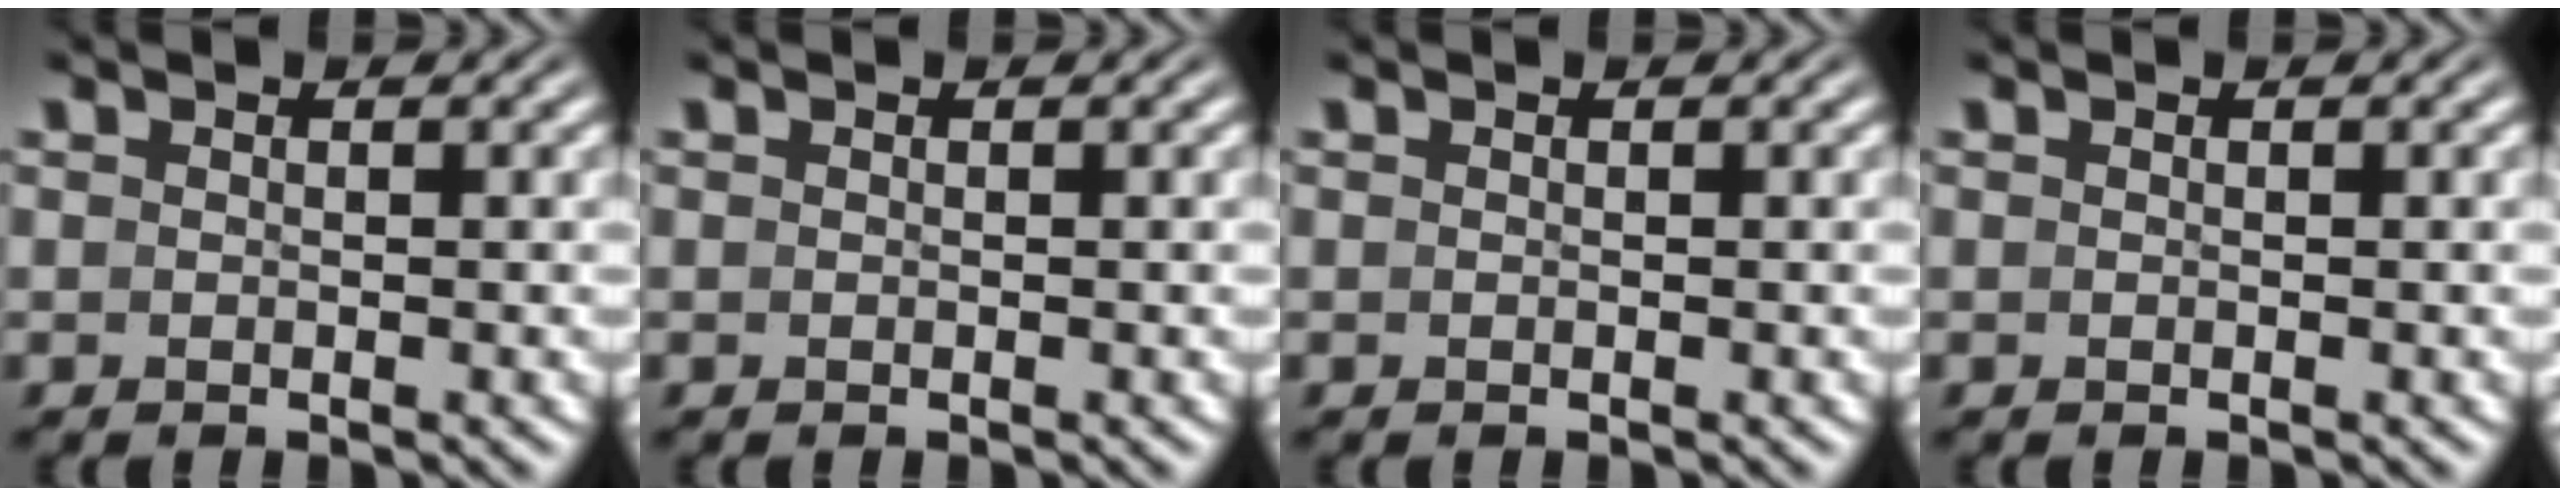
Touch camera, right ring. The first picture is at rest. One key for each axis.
{"total": 0.0}
{"total": 0.0}
{"total": 0.0}